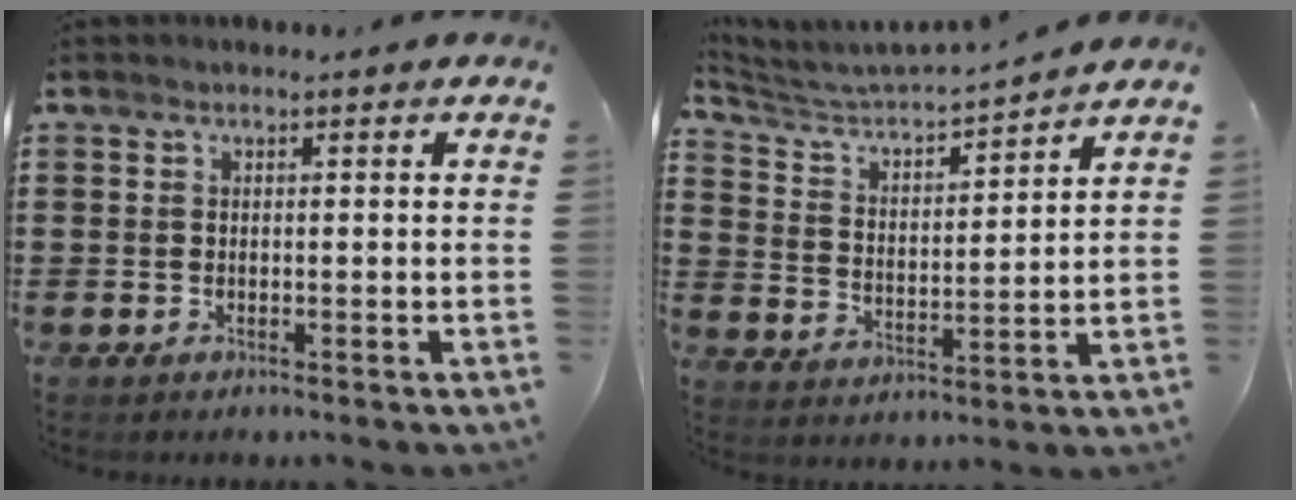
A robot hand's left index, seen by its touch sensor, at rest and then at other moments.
{"total": 3.7, "force": [3.5, 0.3, 1.3], "torque": [-0.047, -0.032, 0.050]}